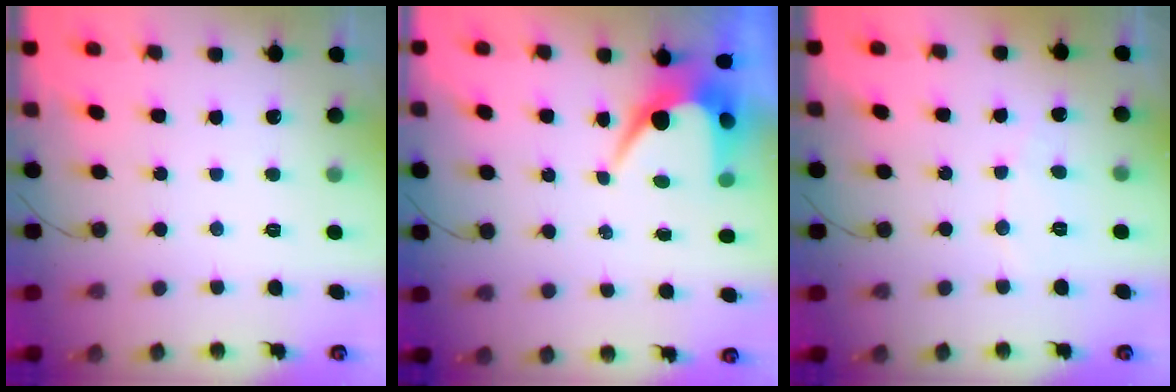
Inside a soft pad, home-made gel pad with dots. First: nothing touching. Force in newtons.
{"total": 7.4, "press": 7.4, "slide": 0.3}
{"total": 3.0, "press": 3.0, "slide": 0.3}